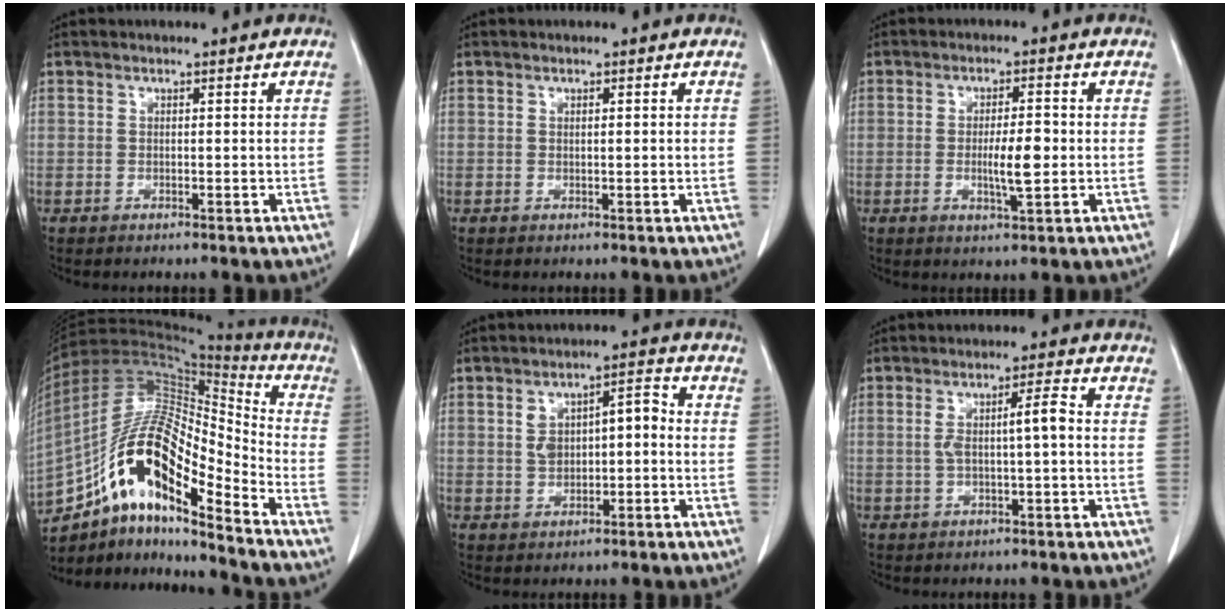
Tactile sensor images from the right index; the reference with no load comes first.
{"total": 0.5, "force": [0.1, 0.1, 0.5], "torque": [-0.011, 0.000, 0.003]}
{"total": 5.2, "force": [-0.6, 0.9, 5.1], "torque": [-0.091, -0.005, -0.007]}
{"total": 18.4, "force": [-10.8, 4.4, 14.2], "torque": [-0.273, 0.029, -0.187]}
{"total": 6.3, "force": [0.1, 3.1, 5.4], "torque": [-0.096, 0.031, 0.003]}
{"total": 4.6, "force": [0.0, 0.4, 4.6], "torque": [-0.086, 0.015, 0.003]}